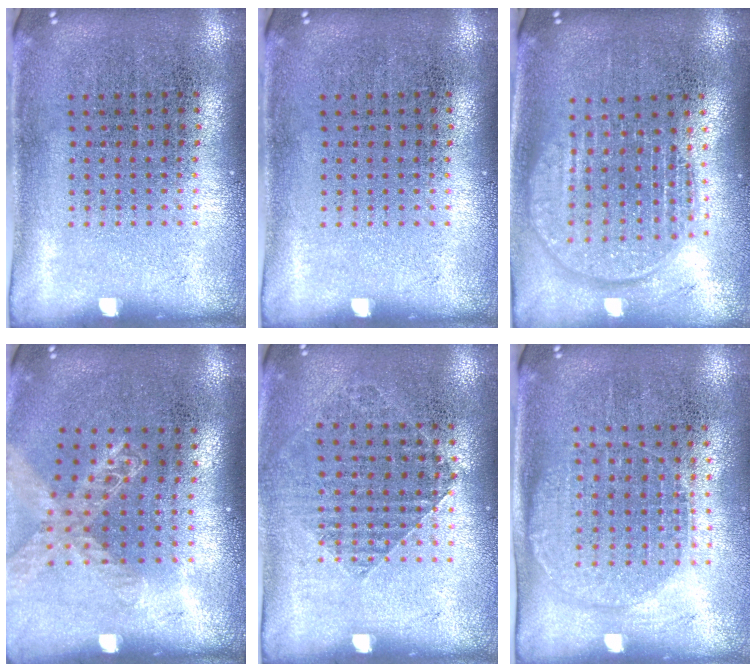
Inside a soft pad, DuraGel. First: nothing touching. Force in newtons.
{"total": 0.0}
{"total": 1.9, "press": 1.6, "slide": 1.0}
{"total": 1.4, "press": 1.3, "slide": 0.4}
{"total": 0.9, "press": 0.9, "slide": 0.1}
{"total": 1.3, "press": 1.2, "slide": 0.5}